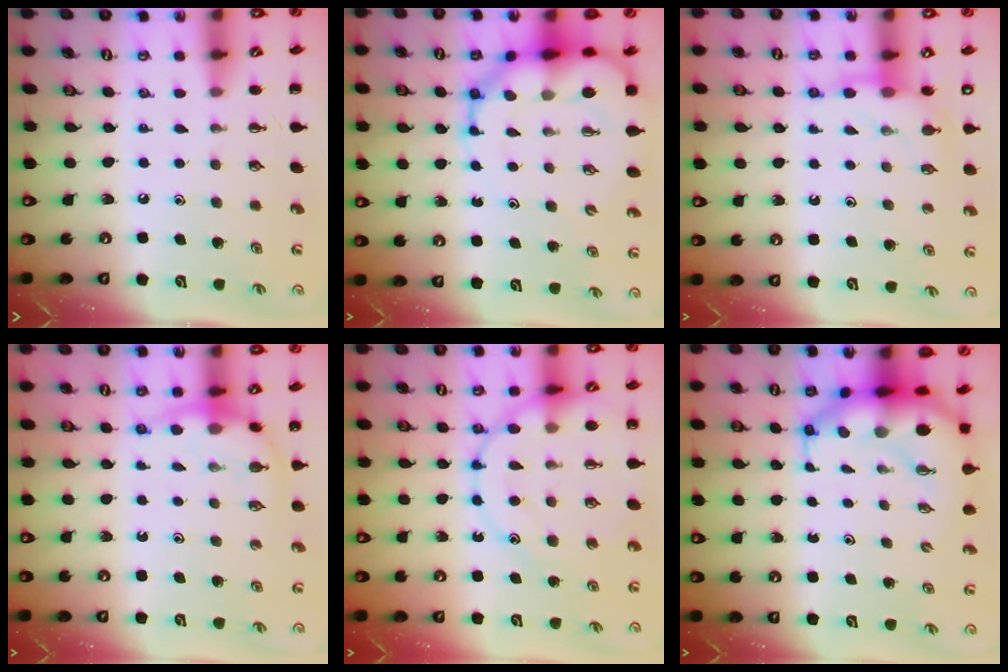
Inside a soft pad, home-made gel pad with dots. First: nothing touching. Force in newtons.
{"total": 13.3, "press": 12.8, "slide": 3.7}
{"total": 9.2, "press": 9.2, "slide": 0.6}
{"total": 7.2, "press": 7.2, "slide": 0.7}
{"total": 16.8, "press": 16.7, "slide": 2.3}
{"total": 7.9, "press": 7.6, "slide": 2.1}